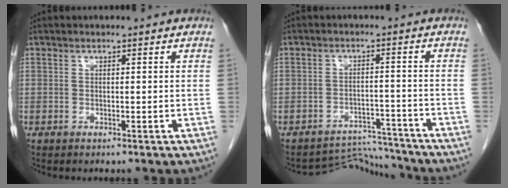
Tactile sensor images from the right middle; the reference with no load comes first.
{"total": 5.9, "force": [-5.5, 0.3, -2.2], "torque": [0.039, 0.016, -0.082]}